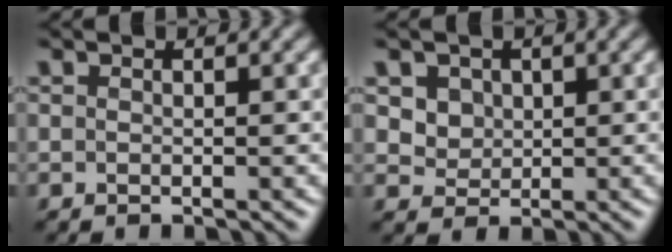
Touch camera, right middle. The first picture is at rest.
{"total": 2.7, "force": [1.5, 2.1, 0.7], "torque": [-0.030, -0.002, 0.038]}